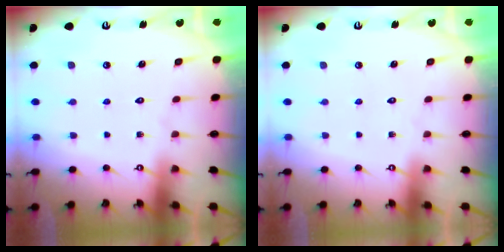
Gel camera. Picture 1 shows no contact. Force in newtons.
{"total": 0.0}